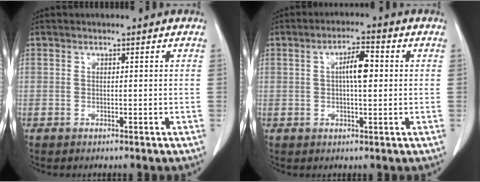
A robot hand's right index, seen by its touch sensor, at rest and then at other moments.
{"total": 4.9, "force": [0.7, 1.2, 4.8], "torque": [-0.085, 0.010, 0.009]}